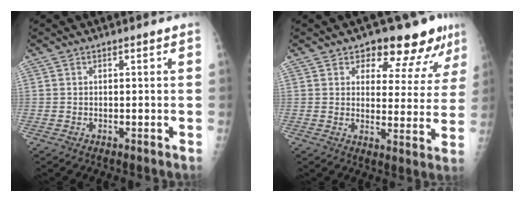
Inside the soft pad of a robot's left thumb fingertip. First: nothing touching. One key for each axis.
{"total": 11.8, "fx": 8.6, "fy": 5.8, "fz": 5.6, "tx": -0.020, "ty": -0.049, "tz": 0.107}